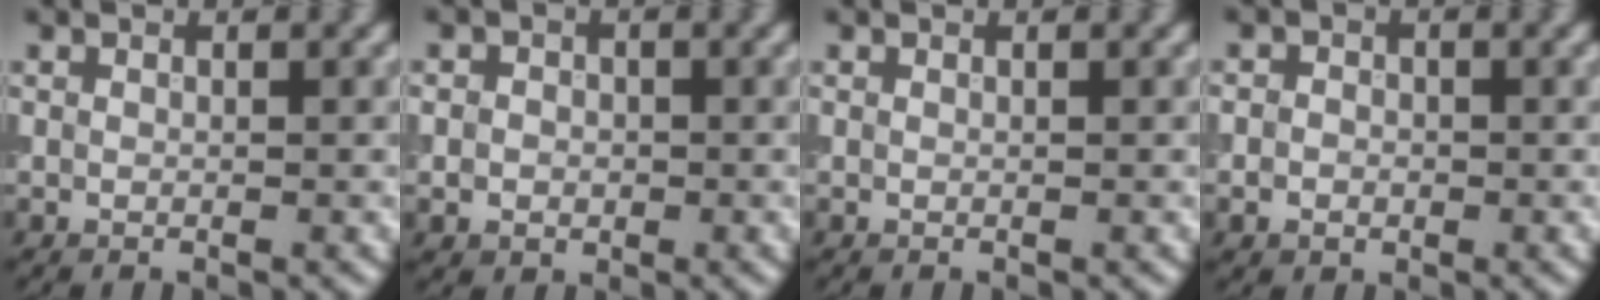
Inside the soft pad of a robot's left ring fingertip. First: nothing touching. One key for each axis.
{"total": 1.9, "fx": -0.2, "fy": 1.8, "fz": 0.7, "tx": 0.003, "ty": -0.002, "tz": -0.011}
{"total": 0.0}
{"total": 1.8, "fx": -0.4, "fy": 1.6, "fz": 0.7, "tx": 0.002, "ty": -0.002, "tz": -0.013}